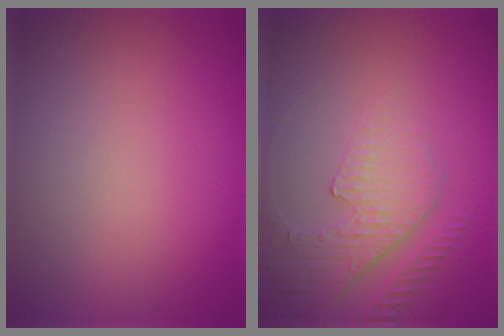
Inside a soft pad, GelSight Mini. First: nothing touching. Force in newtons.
{"total": 4.0, "press": 3.5, "slide": 1.8}